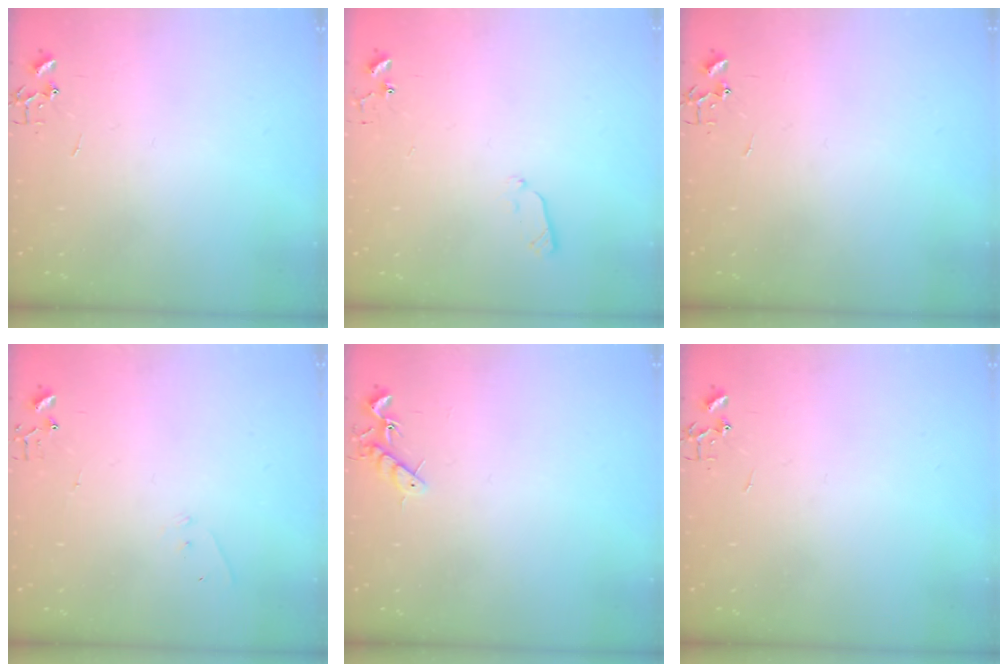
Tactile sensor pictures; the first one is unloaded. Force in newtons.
{"total": 5.6, "press": 5.6, "slide": 0.8}
{"total": 0.0}
{"total": 4.0, "press": 4.0, "slide": 0.2}
{"total": 7.0, "press": 6.9, "slide": 0.9}
{"total": 0.0}